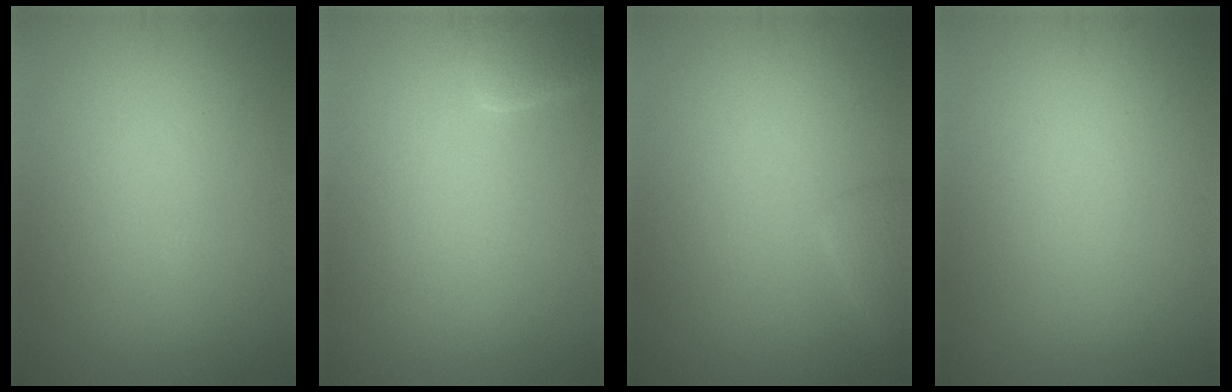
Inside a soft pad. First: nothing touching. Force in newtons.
{"total": 2.4, "press": 2.4, "slide": 0.2}
{"total": 1.4, "press": 1.4, "slide": 0.1}
{"total": 0.0}